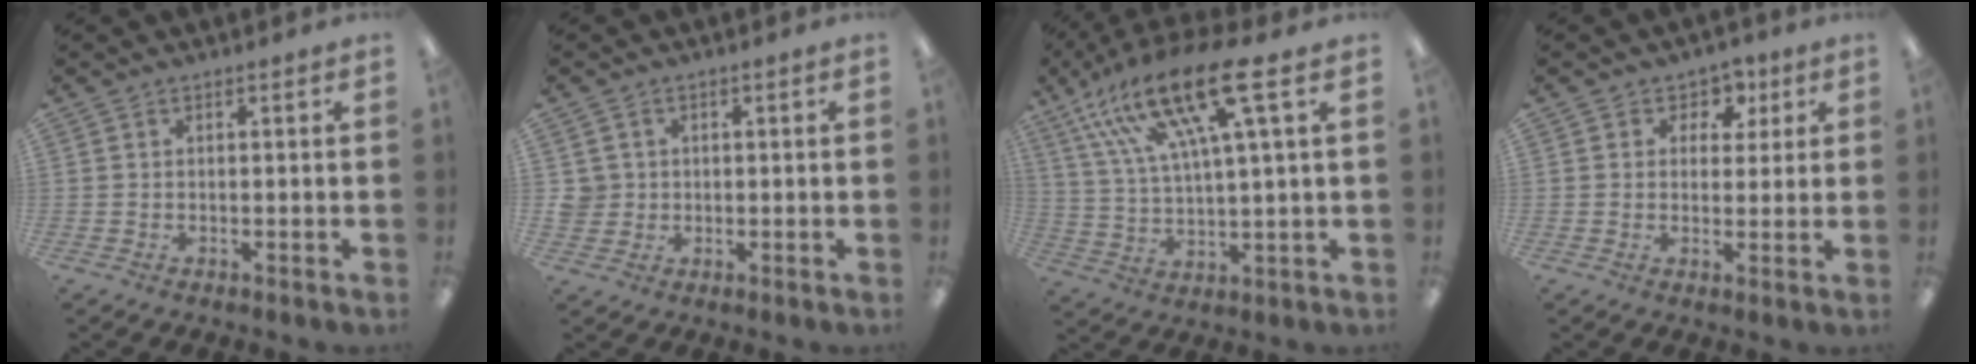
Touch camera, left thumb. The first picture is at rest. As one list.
[{"total": 3.3, "force": [0.4, 3.2, 0.1], "torque": [-0.001, 0.002, 0.006]}, {"total": 19.7, "force": [11.6, 4.9, 15.1], "torque": [-0.310, -0.046, 0.188]}, {"total": 4.4, "force": [1.9, 3.9, 1.1], "torque": [-0.012, 0.000, 0.030]}]